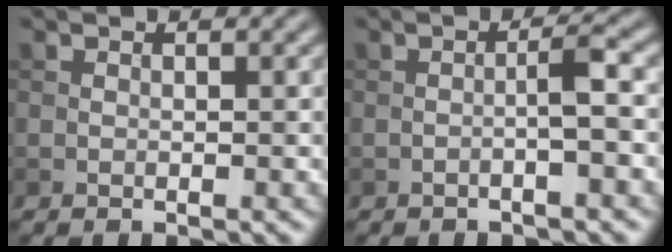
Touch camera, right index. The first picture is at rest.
{"total": 2.3, "force": [-0.8, 0.2, 2.2], "torque": [-0.035, 0.011, -0.020]}